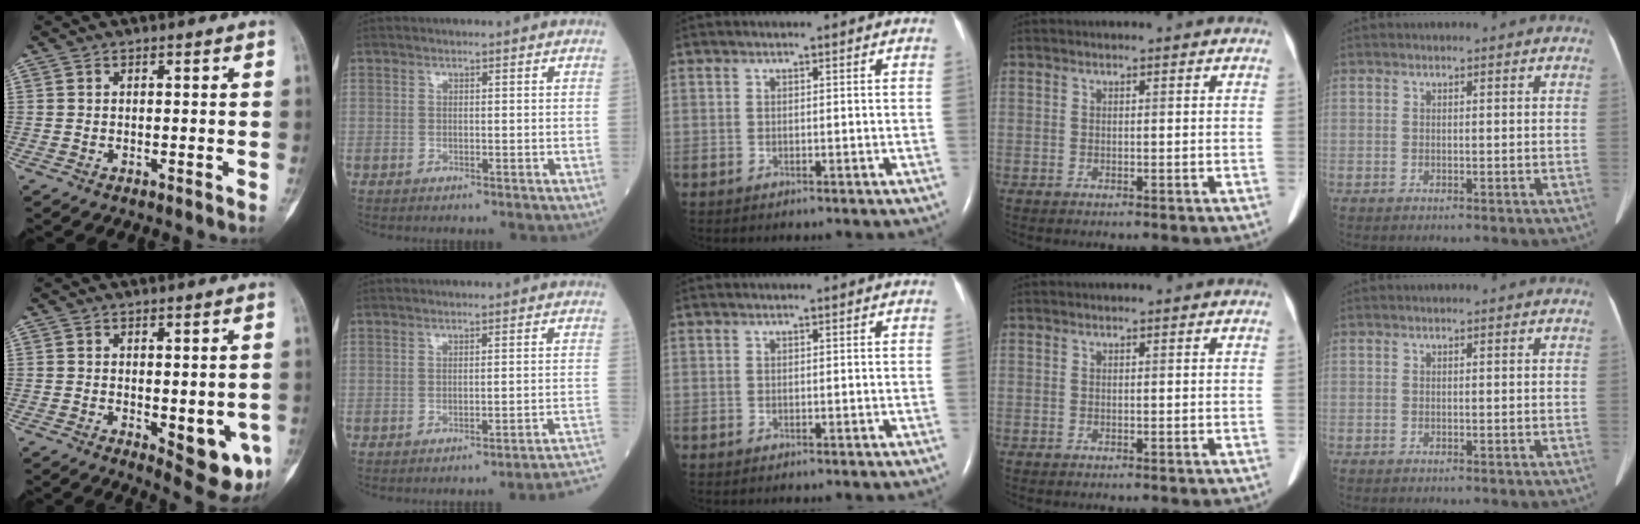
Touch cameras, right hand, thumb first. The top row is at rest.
{"thumb": {"total": 10.0, "force": [-2.4, 4.1, 8.8], "torque": [-0.087, -0.015, -0.019]}, "index": {"total": 7.2, "force": [-6.7, -1.4, 2.2], "torque": [0.000, 0.003, -0.075]}}